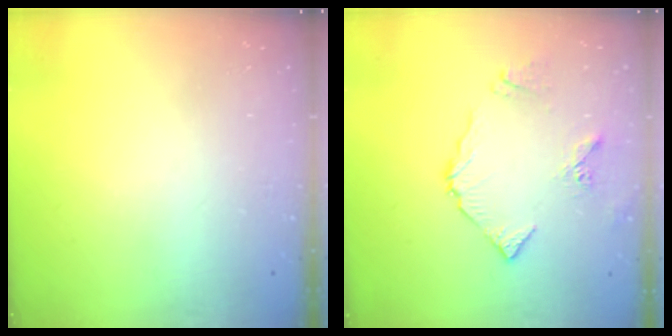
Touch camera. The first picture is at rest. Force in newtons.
{"total": 8.5, "press": 8.5, "slide": 0.2}